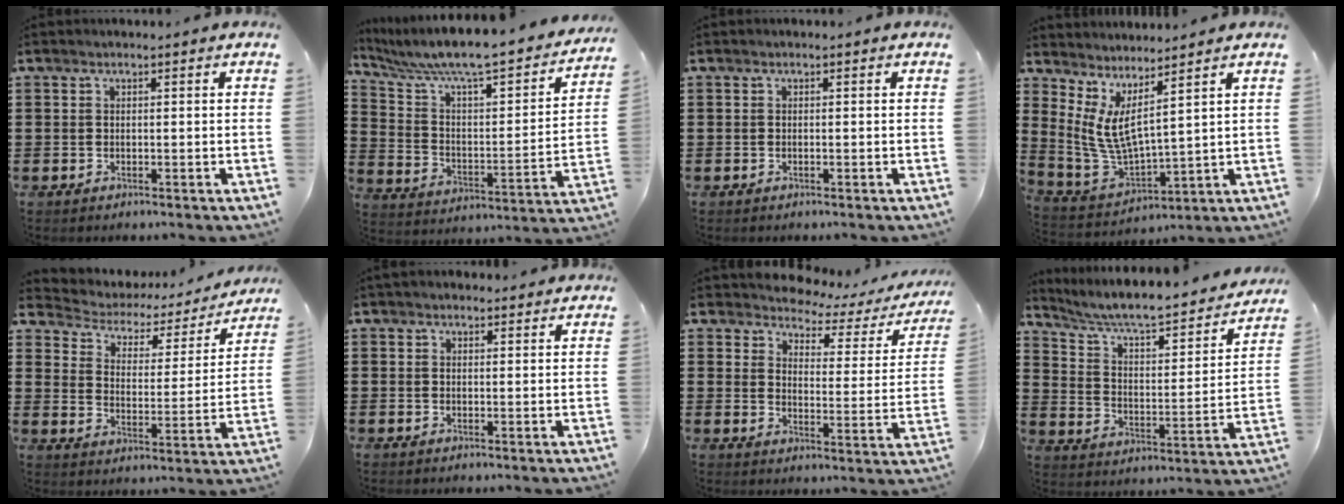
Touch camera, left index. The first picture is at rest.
{"total": 7.5, "force": [6.8, 0.5, 3.2], "torque": [-0.093, -0.060, 0.109]}
{"total": 0.0}
{"total": 5.8, "force": [2.7, 1.5, 4.9], "torque": [-0.137, -0.046, 0.040]}
{"total": 2.6, "force": [2.0, 1.6, 0.6], "torque": [-0.032, -0.018, 0.022]}
{"total": 1.5, "force": [1.2, 0.8, 0.0], "torque": [-0.003, 0.005, 0.024]}
{"total": 3.0, "force": [2.8, 1.0, 0.1], "torque": [-0.018, -0.027, 0.039]}
{"total": 5.9, "force": [5.3, 0.6, 2.5], "torque": [-0.073, -0.045, 0.083]}